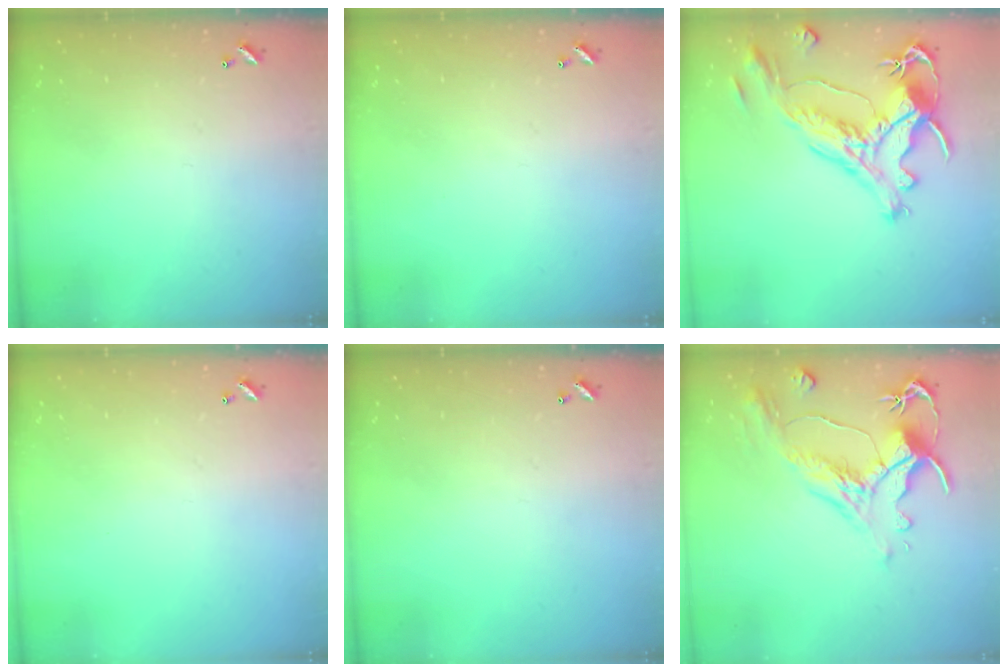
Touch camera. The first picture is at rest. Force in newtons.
{"total": 0.0}
{"total": 2.1, "press": 1.6, "slide": 1.3}
{"total": 0.0}
{"total": 0.0}
{"total": 1.6, "press": 0.4, "slide": 1.6}